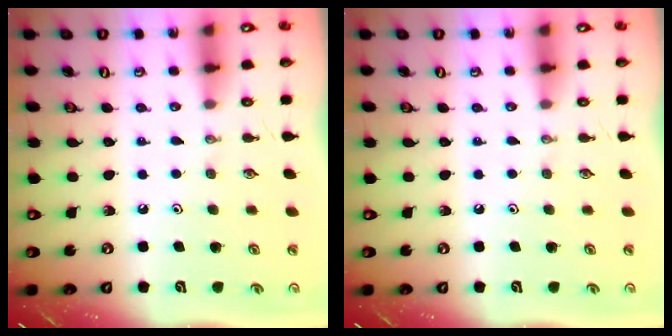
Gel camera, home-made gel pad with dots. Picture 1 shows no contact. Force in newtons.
{"total": 0.0}